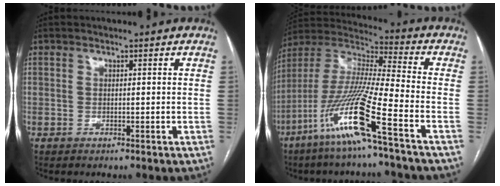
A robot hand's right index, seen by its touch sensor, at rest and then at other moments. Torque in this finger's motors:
{"motor_torque": [1.70, -0.44, 1.05, 0.21]}